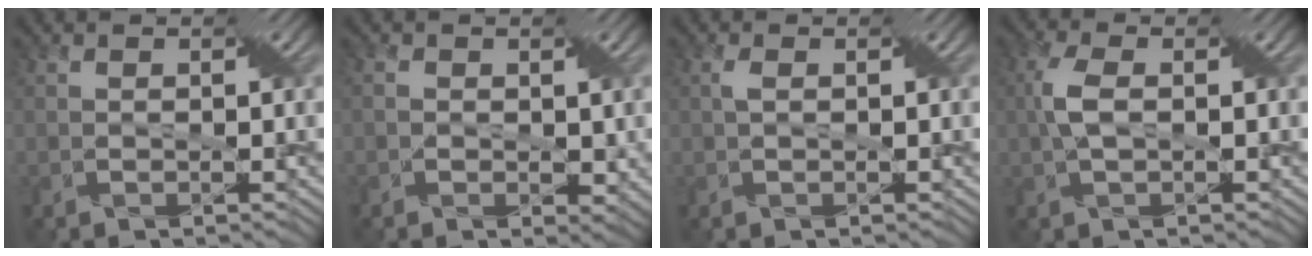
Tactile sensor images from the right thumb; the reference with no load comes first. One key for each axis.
{"total": 2.6, "fx": 0.1, "fy": 2.2, "fz": 1.4, "tx": -0.015, "ty": -0.001, "tz": -0.001}
{"total": 1.4, "fx": 0.2, "fy": 0.5, "fz": 1.3, "tx": -0.026, "ty": 0.004, "tz": 0.001}
{"total": 4.6, "fx": 0.1, "fy": 2.1, "fz": 4.1, "tx": -0.098, "ty": 0.007, "tz": -0.004}